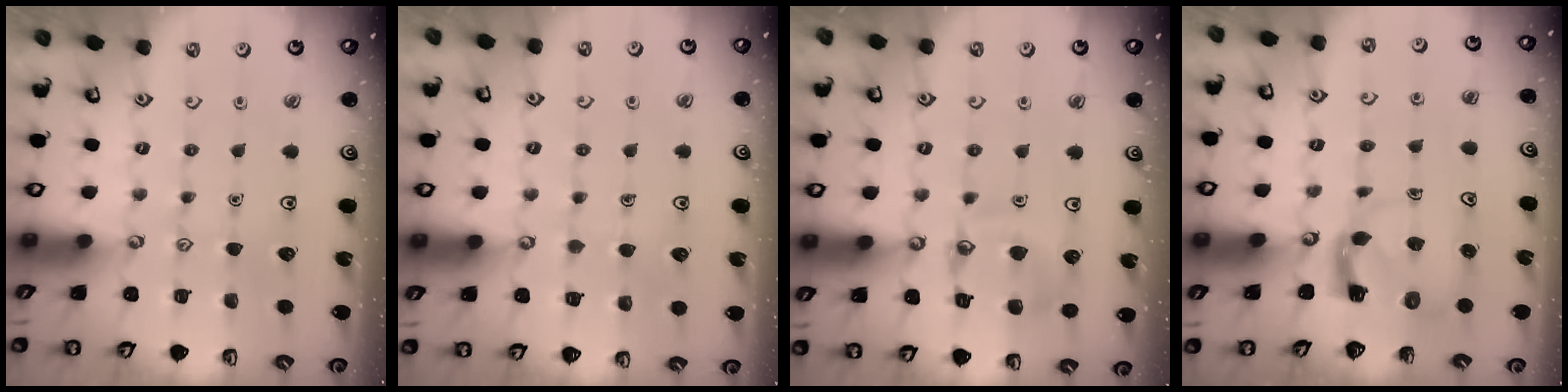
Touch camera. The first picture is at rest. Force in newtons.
{"total": 3.9, "press": 3.9, "slide": 0.3}
{"total": 13.3, "press": 13.2, "slide": 1.2}
{"total": 3.9, "press": 3.9, "slide": 0.7}